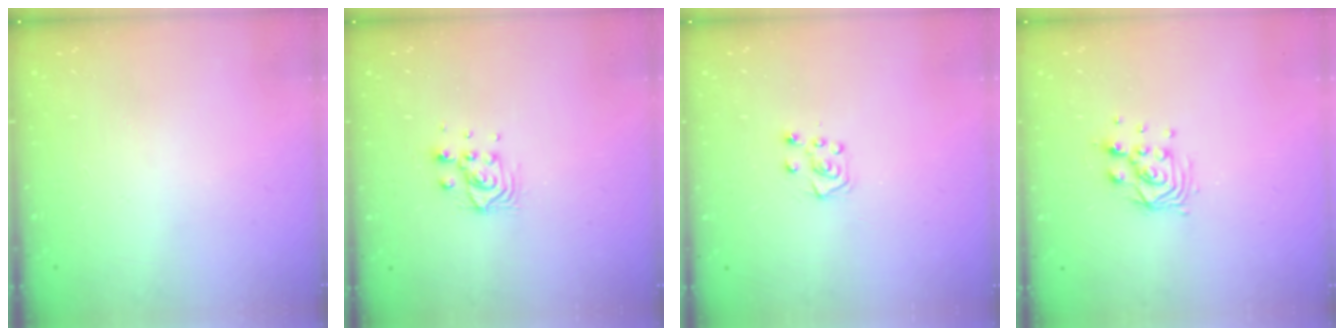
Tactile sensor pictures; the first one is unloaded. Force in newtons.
{"total": 6.4, "press": 6.4, "slide": 0.4}
{"total": 5.8, "press": 5.8, "slide": 0.8}
{"total": 8.2, "press": 8.1, "slide": 0.5}